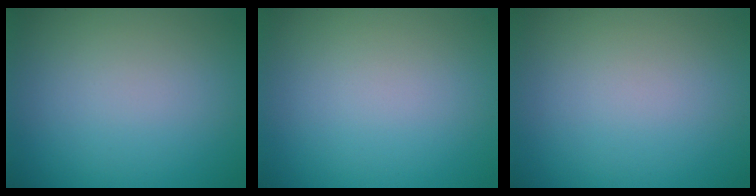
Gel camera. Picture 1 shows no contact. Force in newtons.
{"total": 0.0}
{"total": 0.0}